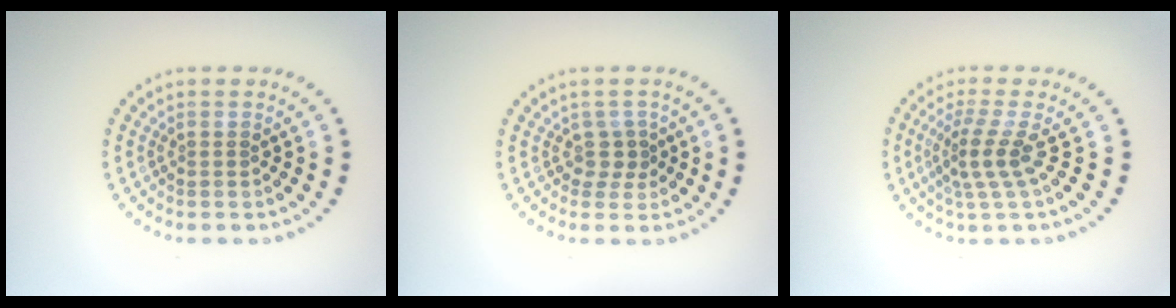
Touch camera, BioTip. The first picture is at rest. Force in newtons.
{"total": 1.6, "press": 1.2, "slide": 1.1}
{"total": 2.9, "press": 1.9, "slide": 2.2}